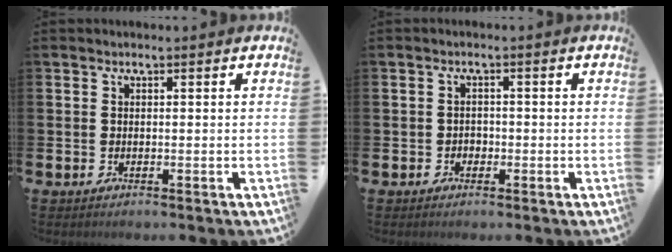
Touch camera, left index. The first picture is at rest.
{"total": 1.3, "force": [-0.6, 1.1, 0.2], "torque": [-0.007, 0.004, -0.016]}